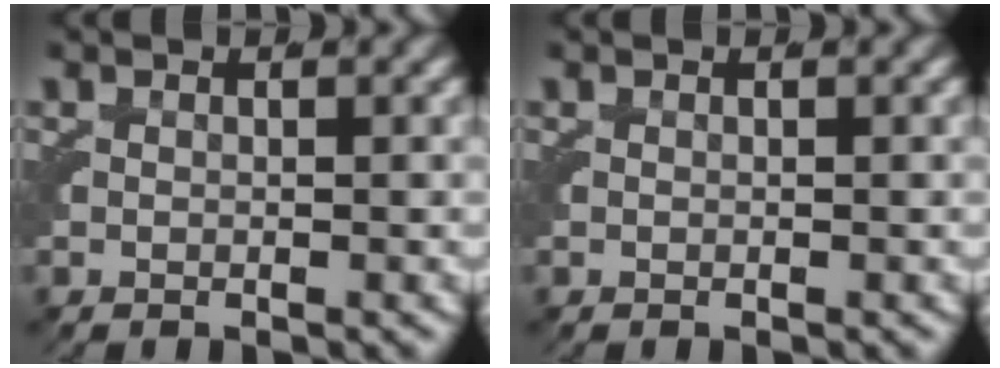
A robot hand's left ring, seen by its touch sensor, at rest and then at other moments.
{"total": 0.0}